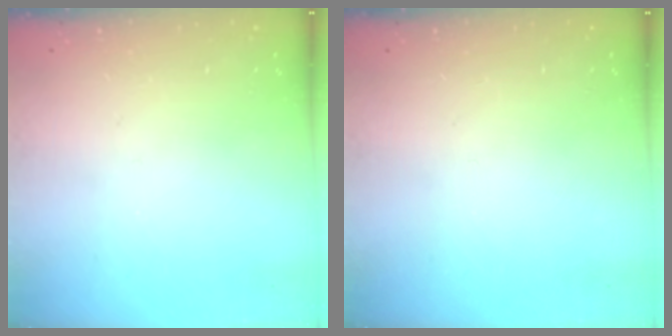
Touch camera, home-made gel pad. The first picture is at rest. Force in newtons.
{"total": 0.0}